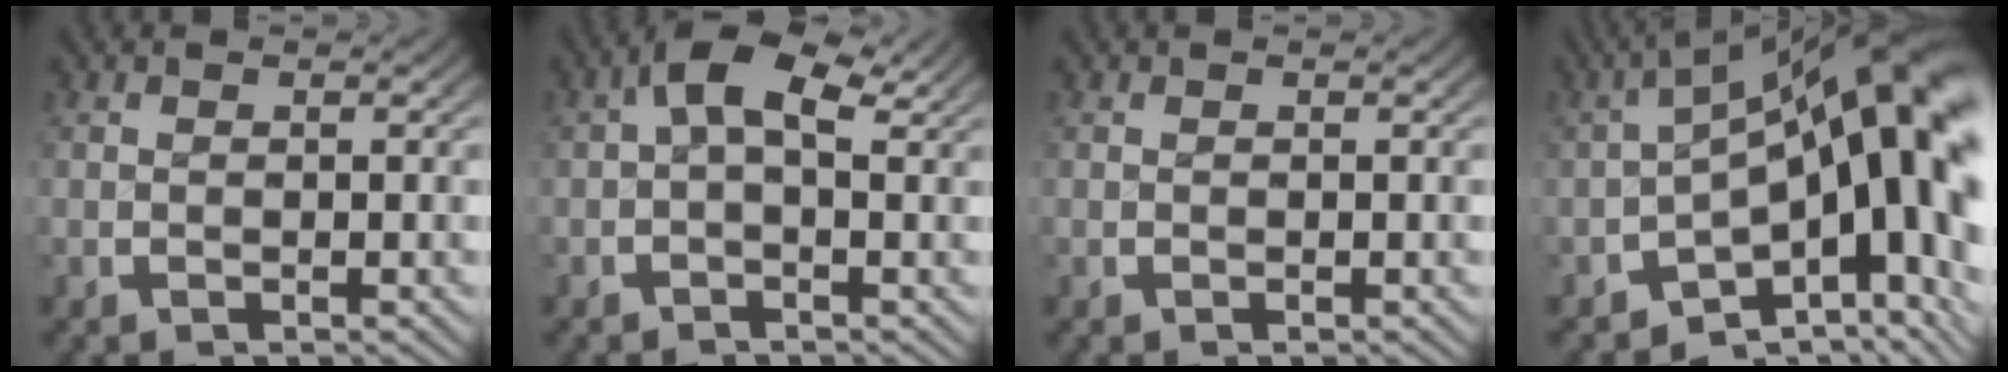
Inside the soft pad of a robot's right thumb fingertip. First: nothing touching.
{"total": 4.4, "force": [1.6, 2.2, 3.4], "torque": [-0.058, 0.007, 0.015]}
{"total": 0.0}
{"total": 17.6, "force": [-1.7, 10.3, 14.2], "torque": [-0.199, -0.038, -0.015]}